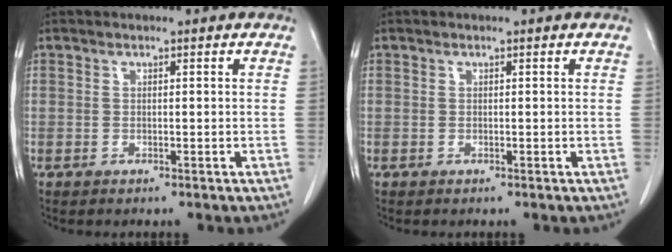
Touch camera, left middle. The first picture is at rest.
{"total": 0.0}